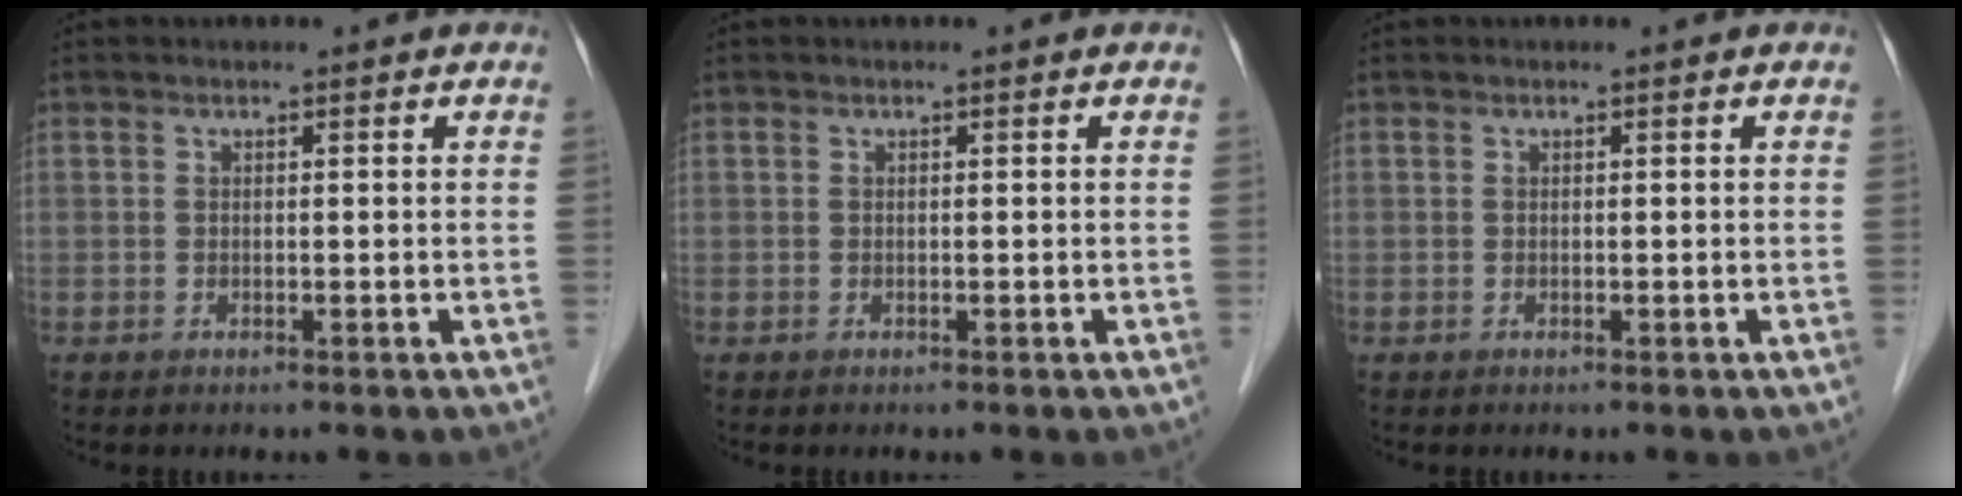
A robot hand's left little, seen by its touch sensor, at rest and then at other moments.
{"total": 0.0}
{"total": 0.0}